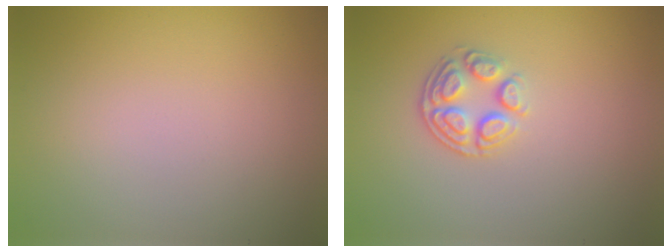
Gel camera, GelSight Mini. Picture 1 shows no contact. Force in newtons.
{"total": 2.8, "press": 2.6, "slide": 1.2}